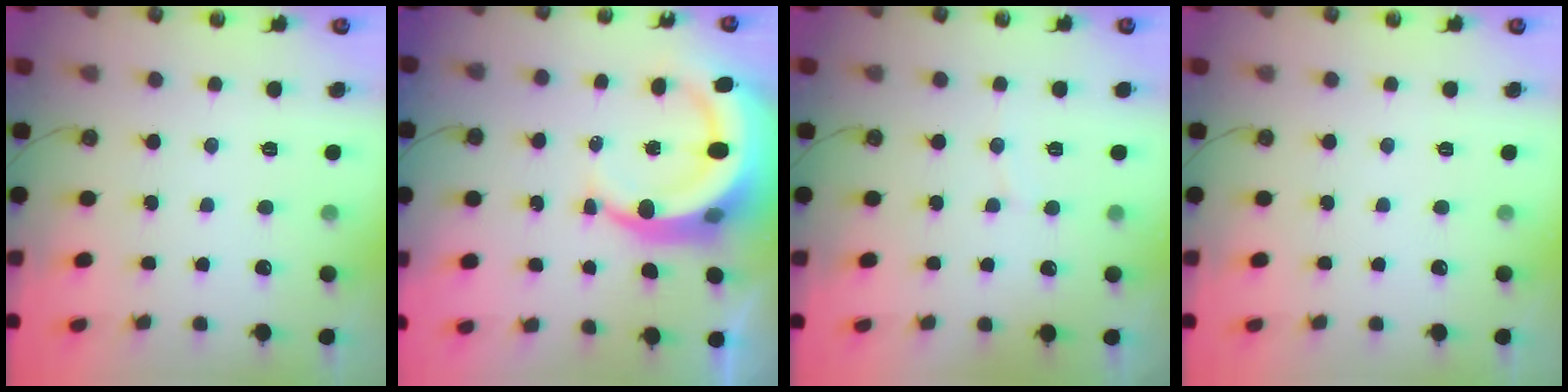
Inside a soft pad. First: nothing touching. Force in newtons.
{"total": 13.6, "press": 13.4, "slide": 2.5}
{"total": 2.2, "press": 2.0, "slide": 0.9}
{"total": 0.0}